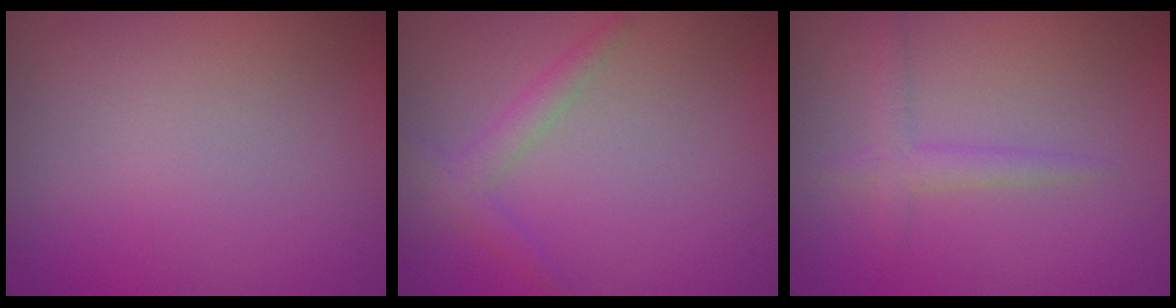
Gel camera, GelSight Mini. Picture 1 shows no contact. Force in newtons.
{"total": 1.9, "press": 1.9, "slide": 0.0}
{"total": 1.7, "press": 1.7, "slide": 0.1}